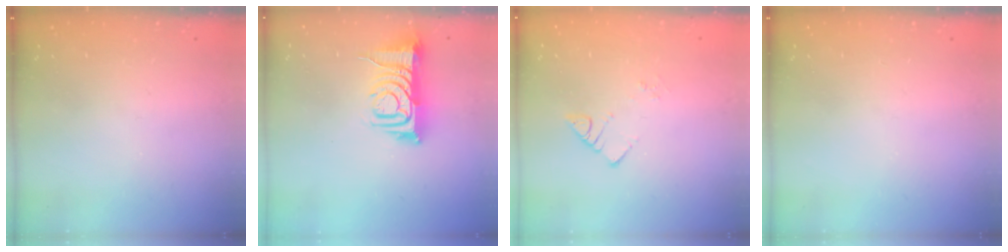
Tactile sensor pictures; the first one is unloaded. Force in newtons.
{"total": 9.4, "press": 9.3, "slide": 1.2}
{"total": 2.6, "press": 2.6, "slide": 0.1}
{"total": 0.0}